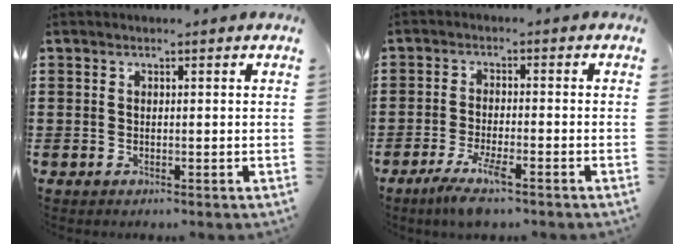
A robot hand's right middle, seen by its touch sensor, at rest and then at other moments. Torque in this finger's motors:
{"motor_torque": [0.91, -0.80, 0.13, 0.12]}